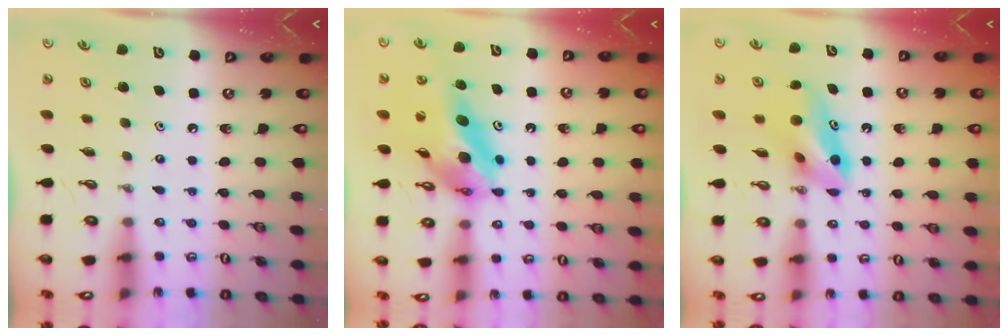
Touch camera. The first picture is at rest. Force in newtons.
{"total": 16.0, "press": 15.9, "slide": 1.7}
{"total": 8.1, "press": 7.9, "slide": 1.9}